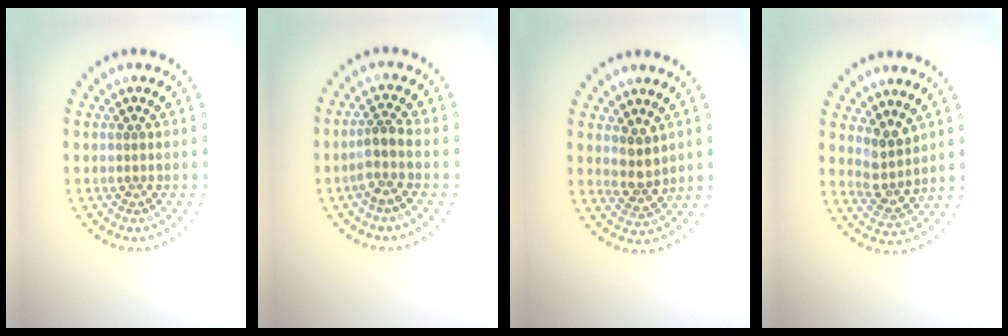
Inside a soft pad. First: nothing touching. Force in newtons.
{"total": 2.1, "press": 1.5, "slide": 1.4}
{"total": 2.4, "press": 2.0, "slide": 1.3}
{"total": 2.7, "press": 2.1, "slide": 1.6}